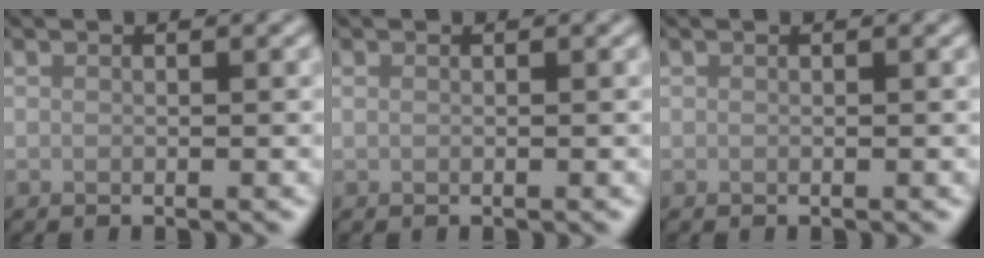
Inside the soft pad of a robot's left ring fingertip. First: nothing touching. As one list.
[{"total": 0.0}, {"total": 0.0}]